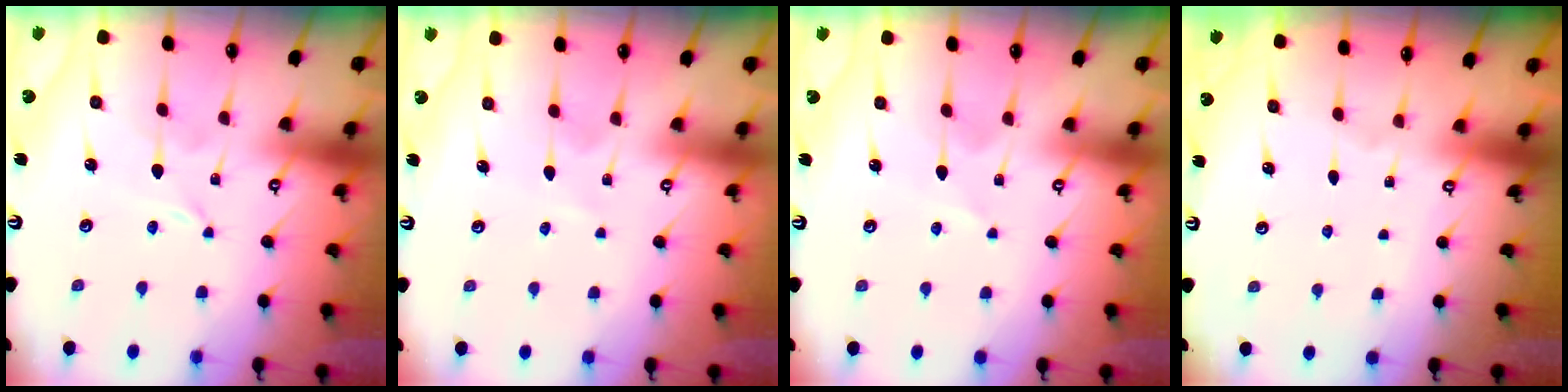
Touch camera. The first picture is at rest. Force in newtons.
{"total": 1.6, "press": 1.6, "slide": 0.2}
{"total": 1.6, "press": 1.6, "slide": 0.2}
{"total": 0.0}